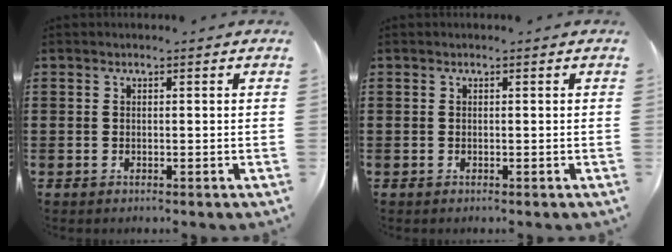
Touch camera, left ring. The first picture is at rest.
{"total": 0.0}